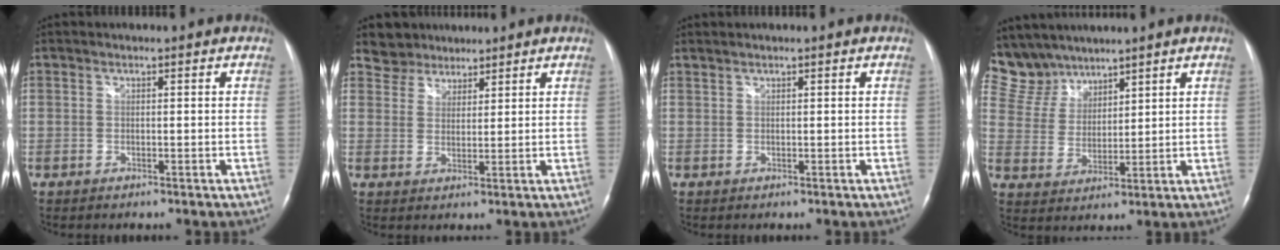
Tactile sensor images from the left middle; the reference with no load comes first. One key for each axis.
{"total": 4.4, "fx": 3.6, "fy": 2.5, "fz": -0.6, "tx": 0.014, "ty": 0.009, "tz": 0.058}
{"total": 0.6, "fx": 0.6, "fy": 0.0, "fz": 0.0, "tx": -0.005, "ty": 0.003, "tz": 0.015}
{"total": 8.6, "fx": 7.8, "fy": 3.6, "fz": -0.1, "tx": -0.006, "ty": 0.013, "tz": 0.169}